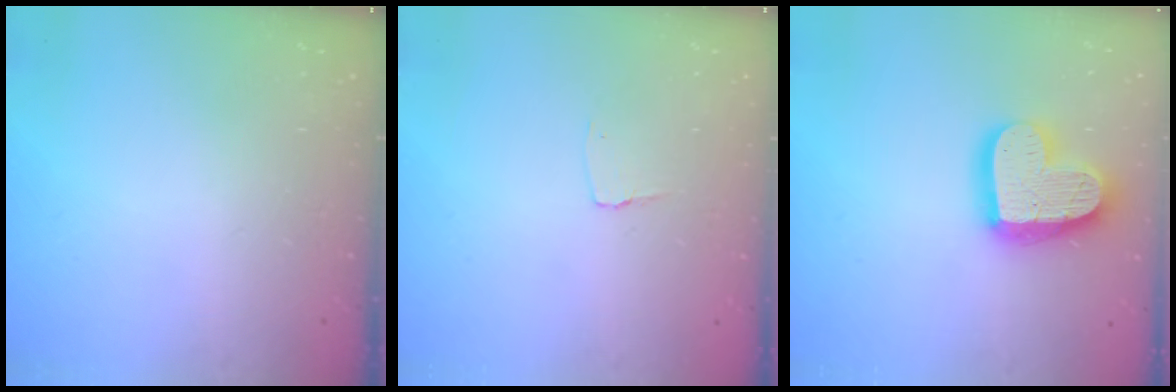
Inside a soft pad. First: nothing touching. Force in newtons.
{"total": 2.9, "press": 2.9, "slide": 0.3}
{"total": 19.6, "press": 19.5, "slide": 1.4}